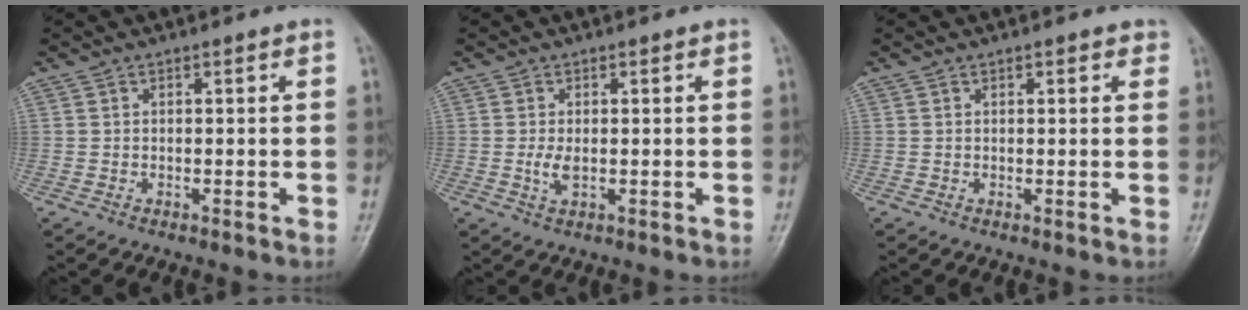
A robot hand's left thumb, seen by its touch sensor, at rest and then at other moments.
{"total": 2.6, "force": [-0.1, 1.3, 2.2], "torque": [-0.050, -0.005, -0.003]}
{"total": 1.8, "force": [1.1, 0.9, 1.1], "torque": [-0.003, -0.002, 0.010]}